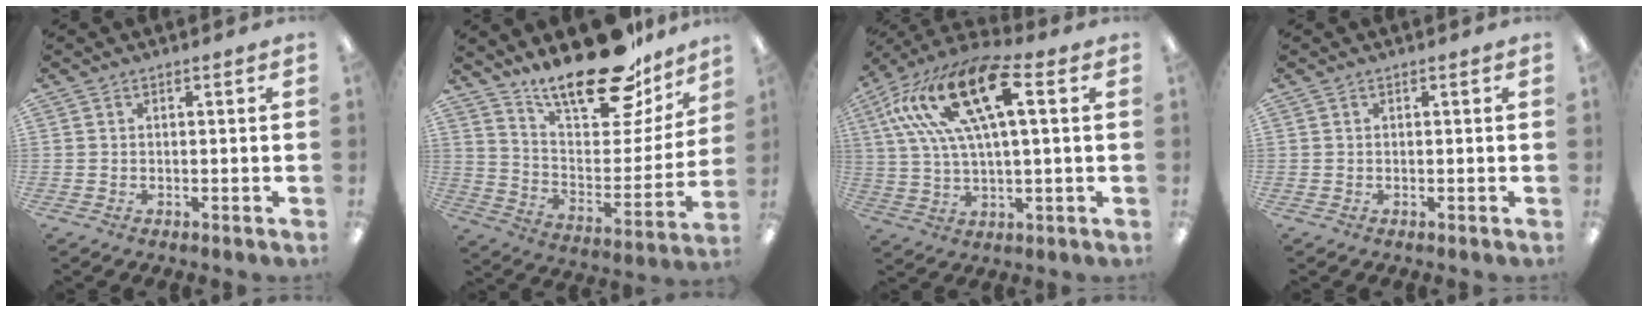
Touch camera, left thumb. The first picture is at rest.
{"total": 23.6, "force": [18.8, 7.8, 11.9], "torque": [-0.177, -0.133, 0.320]}
{"total": 20.9, "force": [8.2, 8.4, 17.2], "torque": [-0.344, -0.015, 0.133]}
{"total": 0.0}